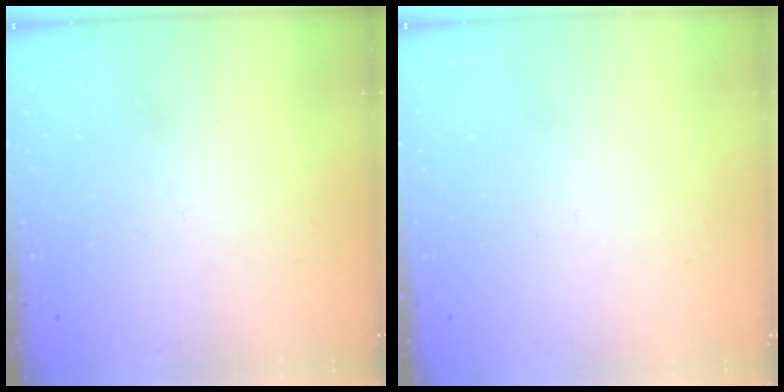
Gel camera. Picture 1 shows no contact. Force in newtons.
{"total": 1.5, "press": 1.5, "slide": 0.1}